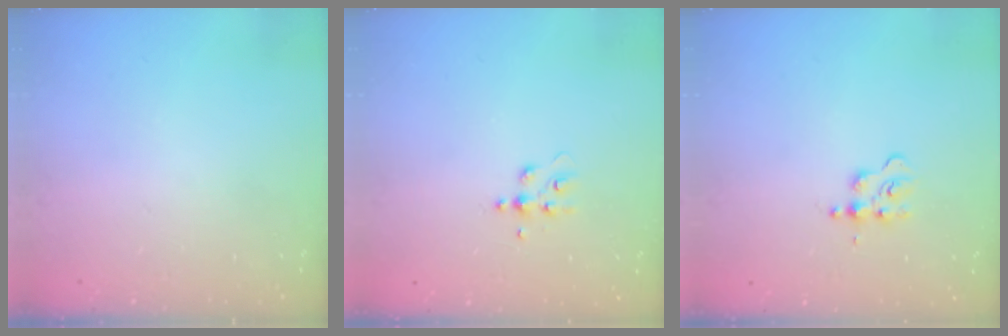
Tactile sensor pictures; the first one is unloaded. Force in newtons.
{"total": 4.5, "press": 4.5, "slide": 0.5}
{"total": 3.6, "press": 3.6, "slide": 0.5}